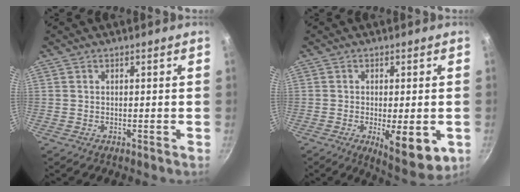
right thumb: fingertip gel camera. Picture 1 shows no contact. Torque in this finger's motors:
{"motor_torque": [0.53, 1.67, -0.01, -0.02, 0.17]}